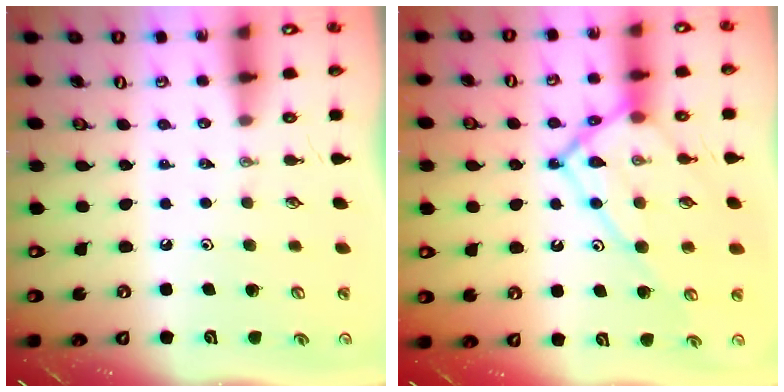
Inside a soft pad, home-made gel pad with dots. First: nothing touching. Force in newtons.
{"total": 15.8, "press": 15.7, "slide": 2.0}